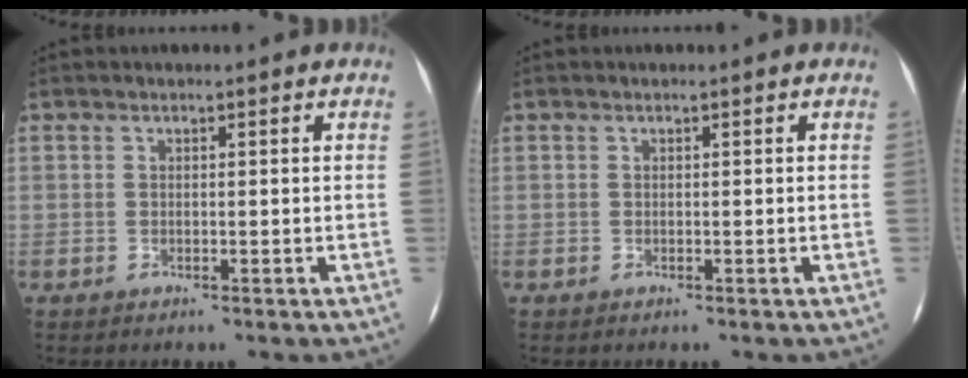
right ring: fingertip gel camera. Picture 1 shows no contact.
{"total": 0.0}